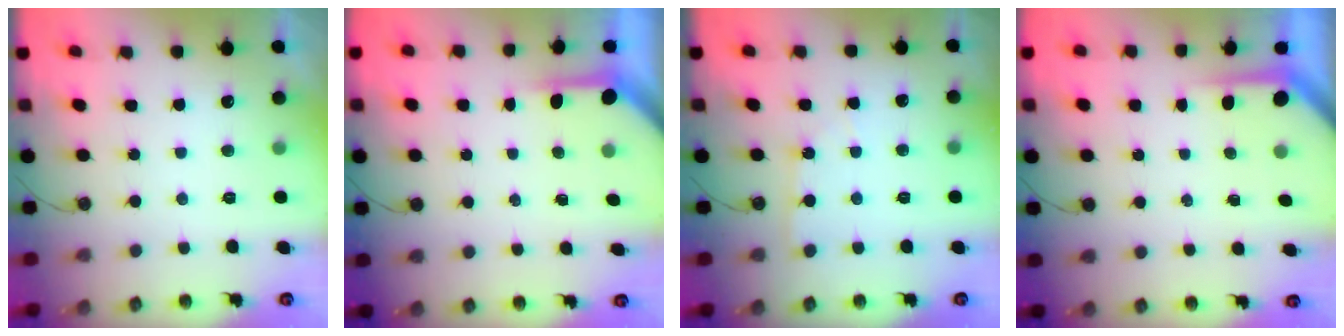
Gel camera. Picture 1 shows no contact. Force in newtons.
{"total": 3.8, "press": 3.8, "slide": 0.3}
{"total": 3.4, "press": 3.4, "slide": 0.5}
{"total": 3.6, "press": 3.6, "slide": 0.3}